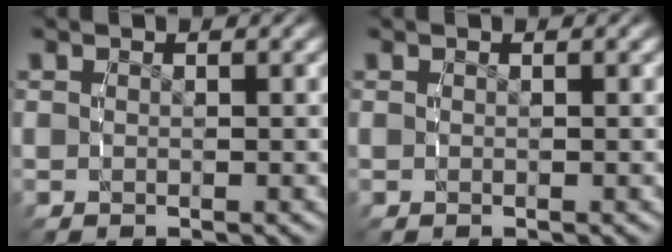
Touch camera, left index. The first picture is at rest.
{"total": 0.0}